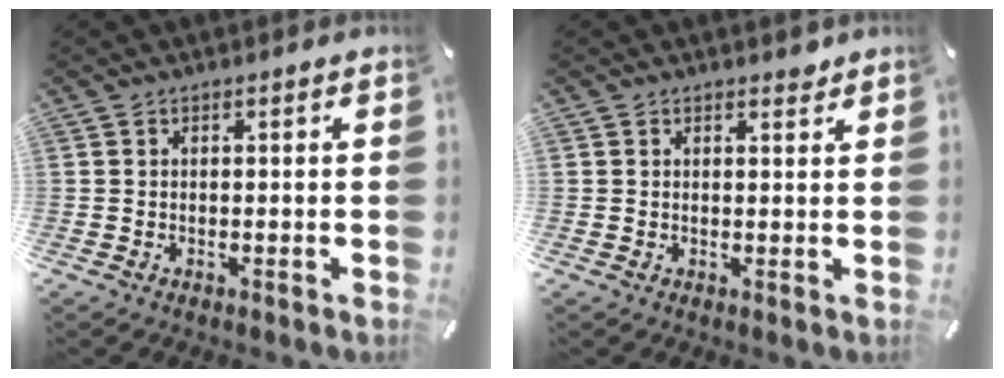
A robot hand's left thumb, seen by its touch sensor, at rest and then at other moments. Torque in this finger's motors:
{"motor_torque": [-0.10, 0.03, -0.51, 0.05, -0.04]}